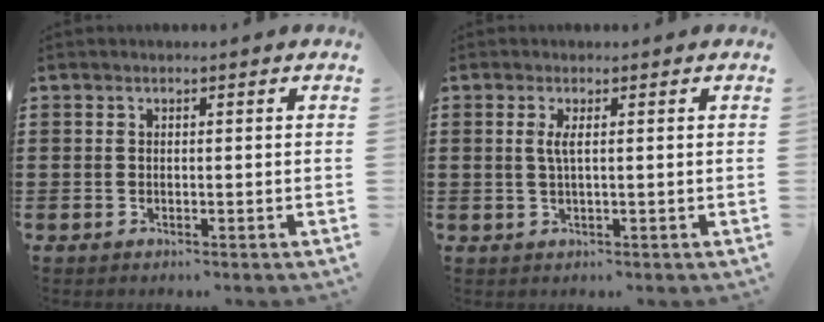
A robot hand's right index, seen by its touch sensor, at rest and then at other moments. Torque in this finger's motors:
{"motor_torque": [0.42, -0.05, 0.27, 0.07]}